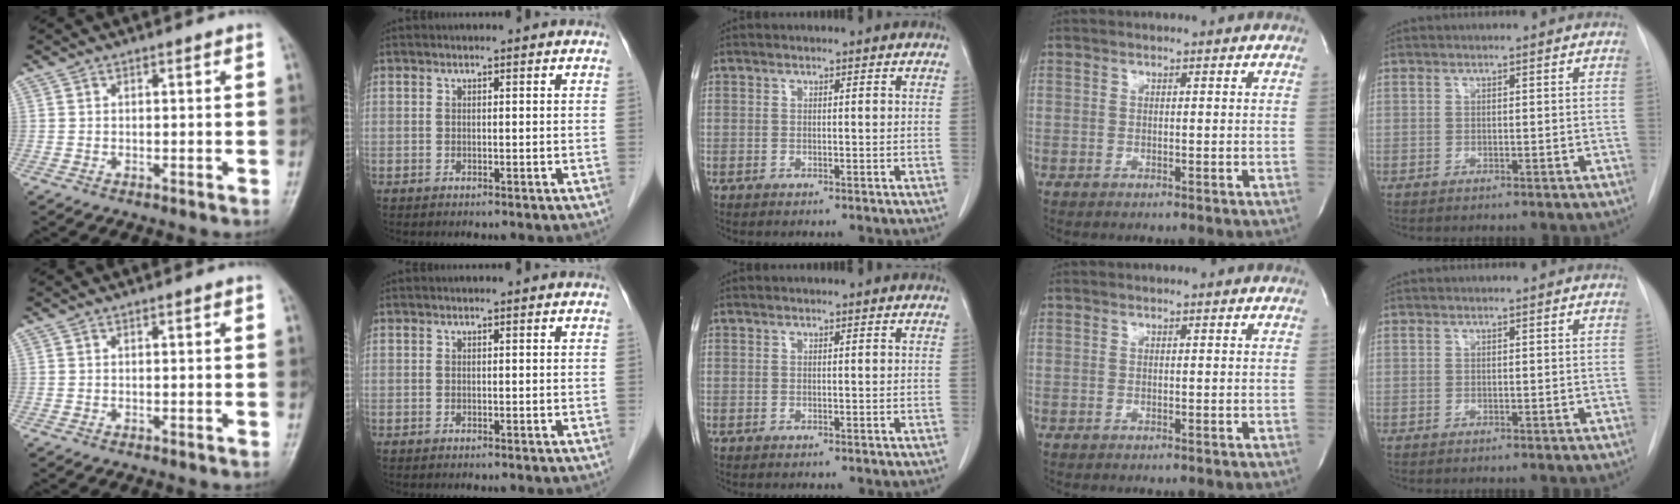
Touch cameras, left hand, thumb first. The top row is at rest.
{}